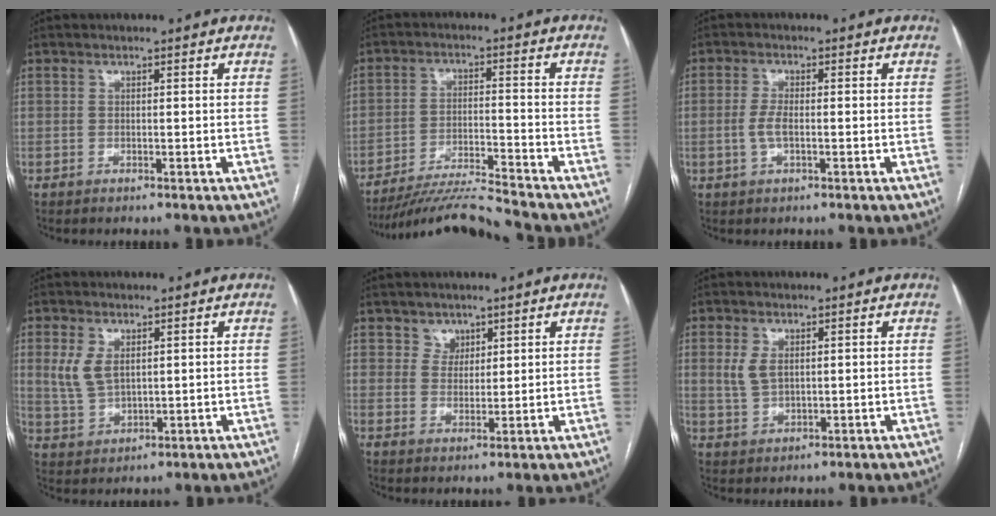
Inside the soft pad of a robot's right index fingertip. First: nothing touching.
{"total": 9.4, "force": [-9.0, -2.2, 1.7], "torque": [-0.025, -0.006, -0.165]}
{"total": 2.7, "force": [-0.4, 0.8, 2.5], "torque": [-0.064, 0.000, -0.008]}
{"total": 5.3, "force": [1.6, 3.2, 4.0], "torque": [-0.093, 0.007, 0.042]}
{"total": 2.8, "force": [1.8, 2.1, -0.1], "torque": [0.012, 0.000, 0.027]}
{"total": 3.7, "force": [1.0, 2.2, 2.8], "torque": [-0.064, 0.007, 0.027]}